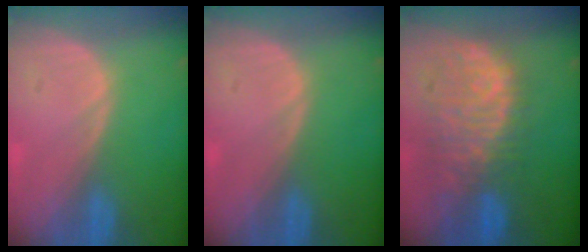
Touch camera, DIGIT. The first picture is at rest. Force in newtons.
{"total": 0.0}
{"total": 11.0, "press": 9.6, "slide": 5.4}